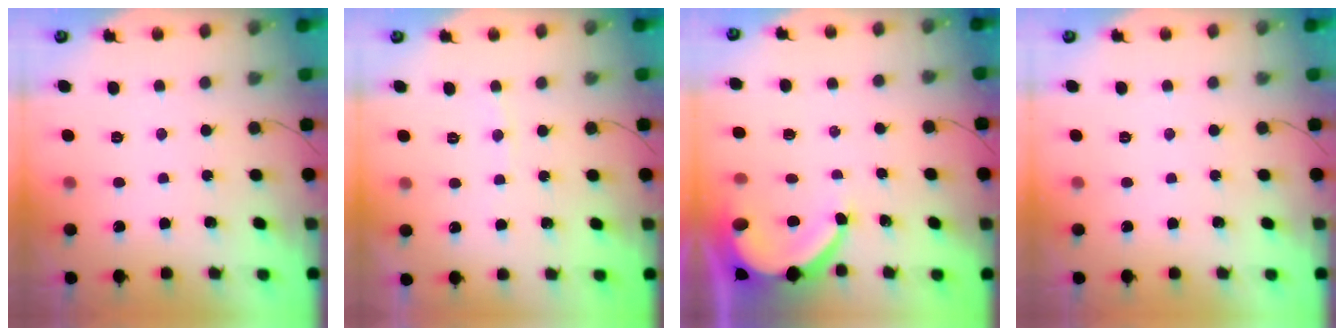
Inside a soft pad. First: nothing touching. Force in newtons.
{"total": 2.9, "press": 2.9, "slide": 0.3}
{"total": 6.9, "press": 6.8, "slide": 1.0}
{"total": 0.0}